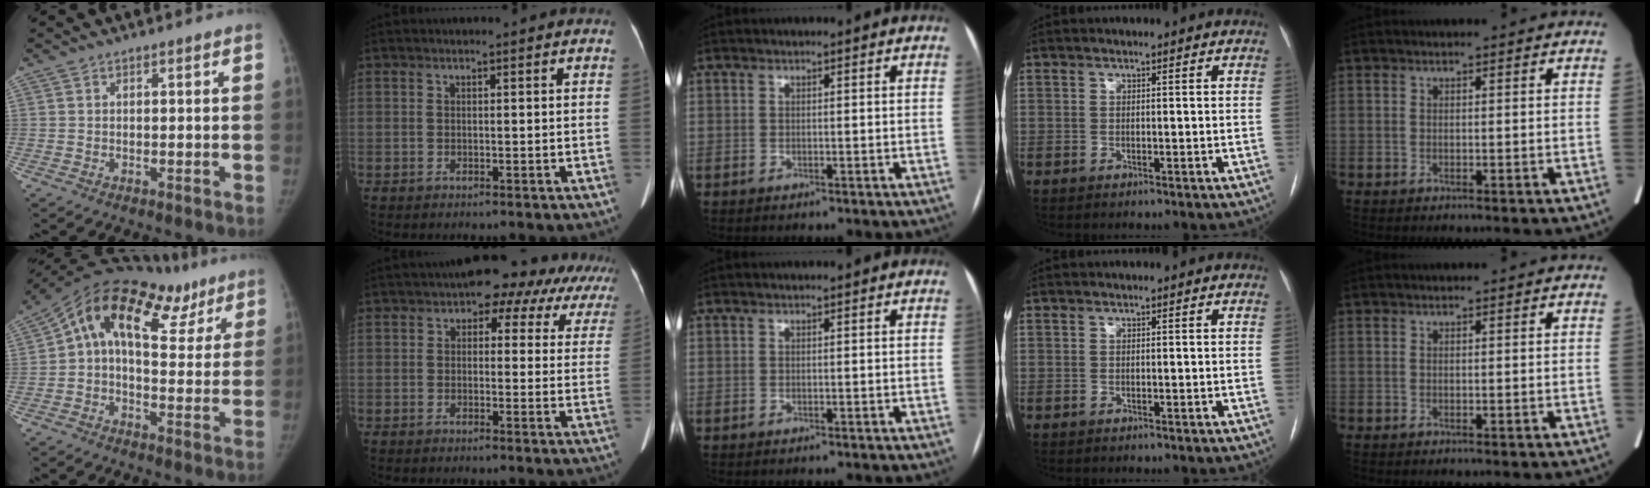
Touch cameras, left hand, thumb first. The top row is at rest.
{"thumb": {"total": 20.1, "force": [9.1, 11.5, 13.8], "torque": [-0.193, 0.048, 0.140]}, "index": {"total": 9.8, "force": [7.3, 4.7, 4.6], "torque": [-0.029, 0.021, 0.069]}}